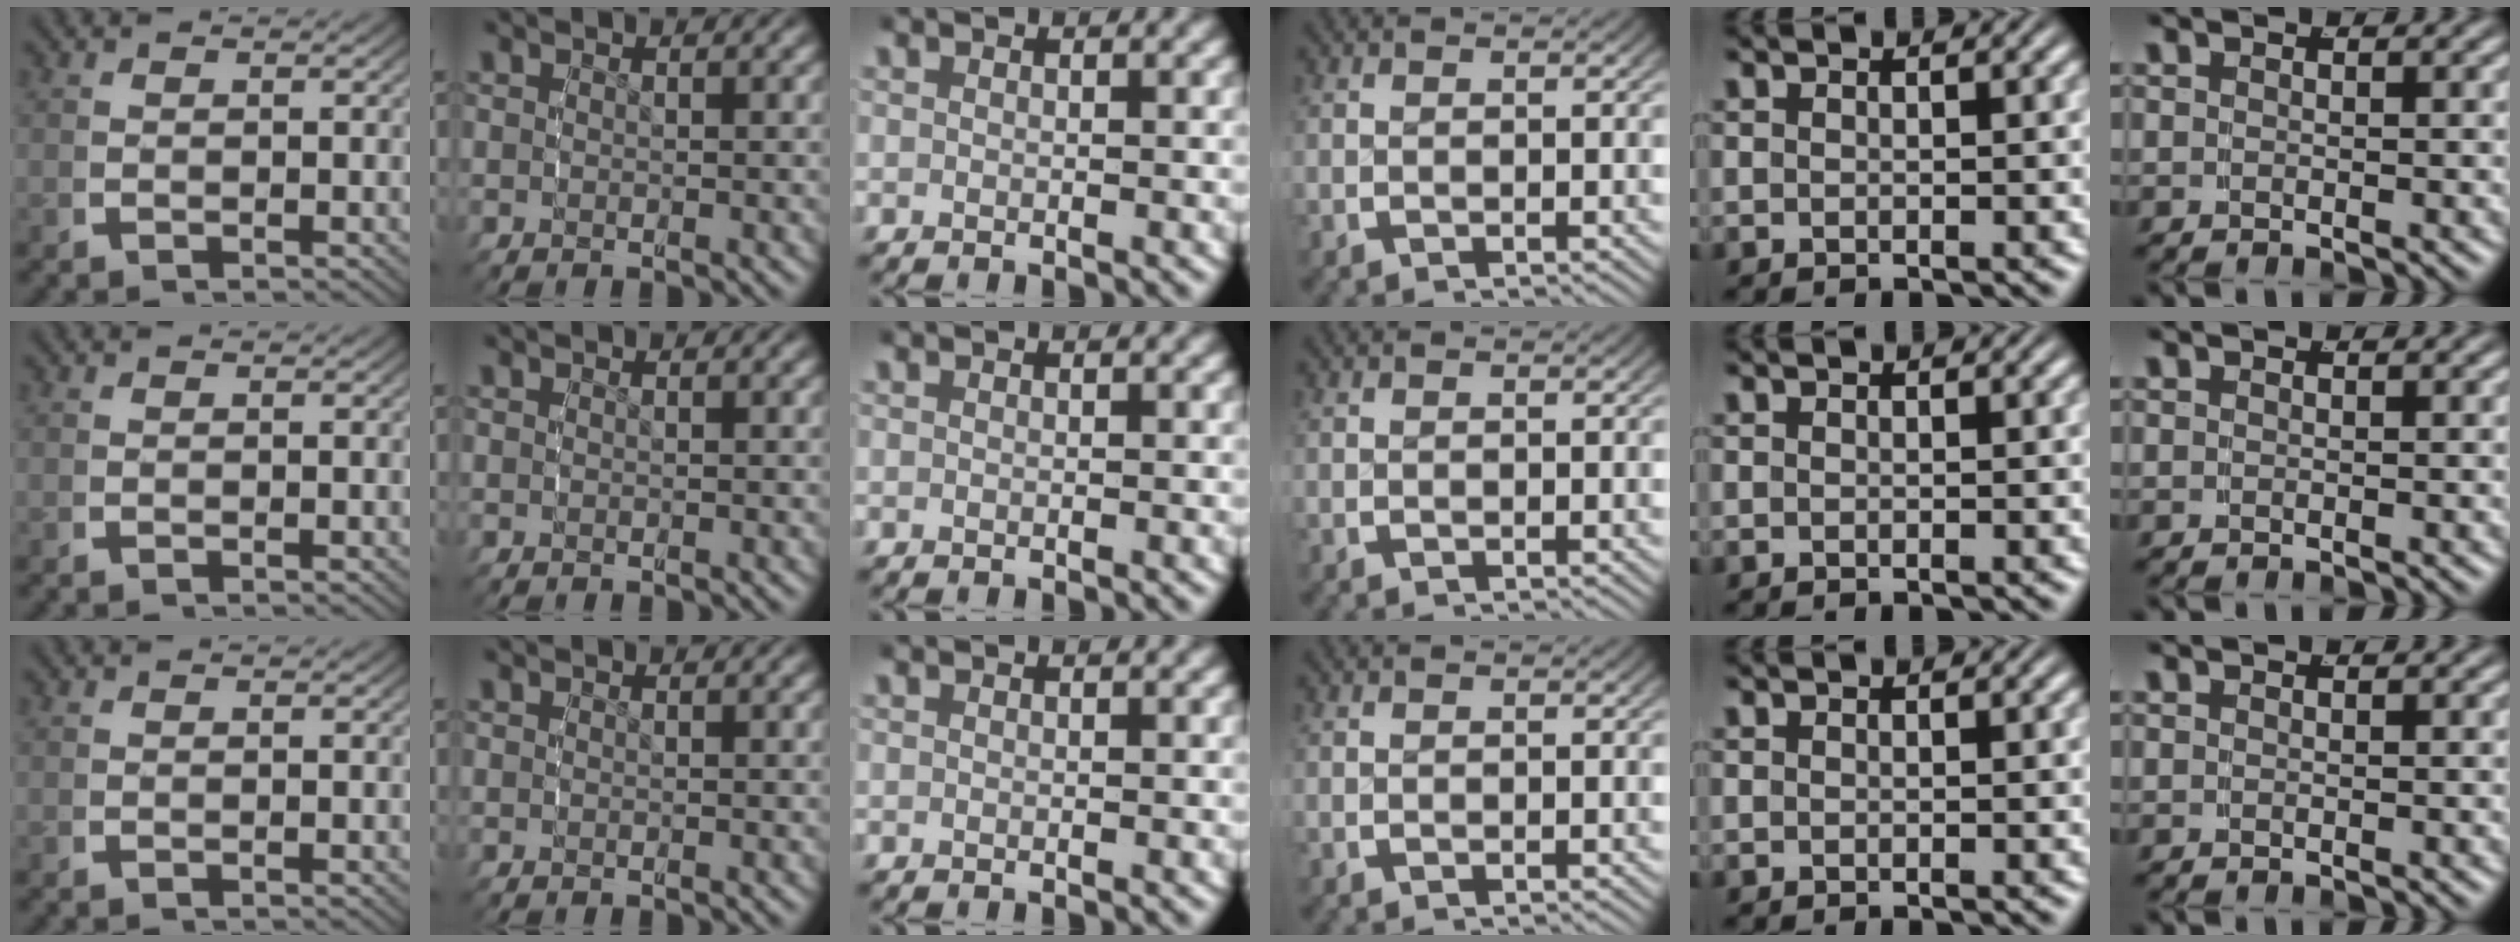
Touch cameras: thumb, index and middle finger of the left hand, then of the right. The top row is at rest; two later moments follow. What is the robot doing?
{"motion": "reach", "object": "shirt"}